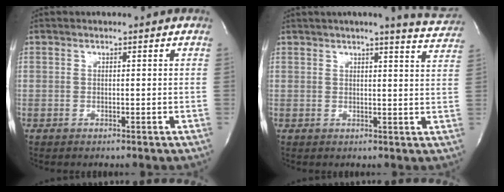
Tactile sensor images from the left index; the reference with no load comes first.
{"total": 8.7, "force": [8.0, 0.0, 3.5], "torque": [-0.037, -0.014, 0.075]}